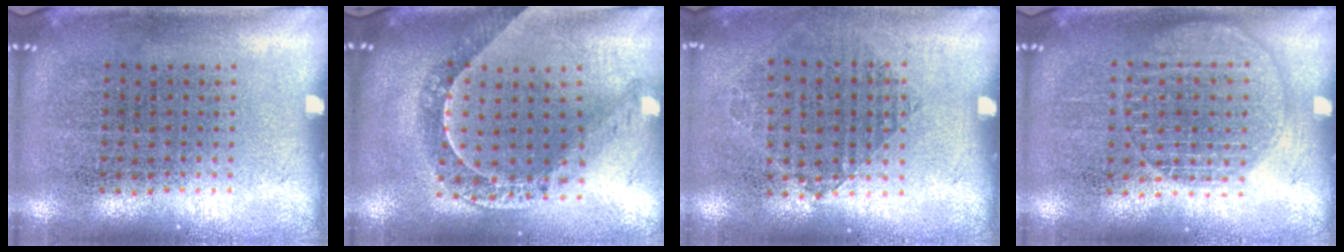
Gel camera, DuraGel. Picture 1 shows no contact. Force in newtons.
{"total": 1.2, "press": 1.1, "slide": 0.2}
{"total": 0.8, "press": 0.8, "slide": 0.2}
{"total": 1.3, "press": 1.3, "slide": 0.1}